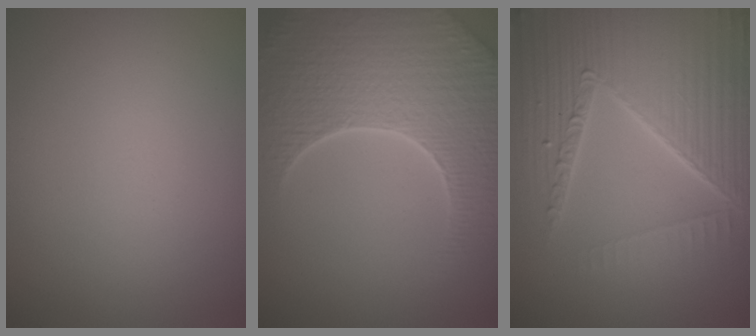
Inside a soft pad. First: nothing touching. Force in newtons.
{"total": 9.1, "press": 6.5, "slide": 6.4}
{"total": 9.0, "press": 6.0, "slide": 6.8}